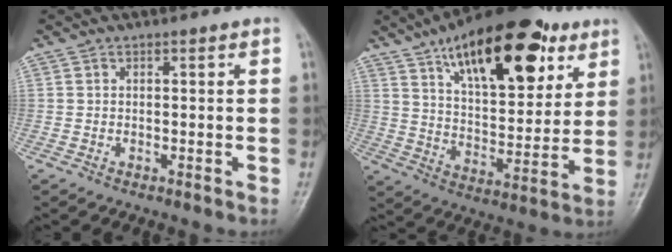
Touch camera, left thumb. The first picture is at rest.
{"total": 24.7, "force": [13.0, 10.8, 18.1], "torque": [-0.242, -0.033, 0.209]}